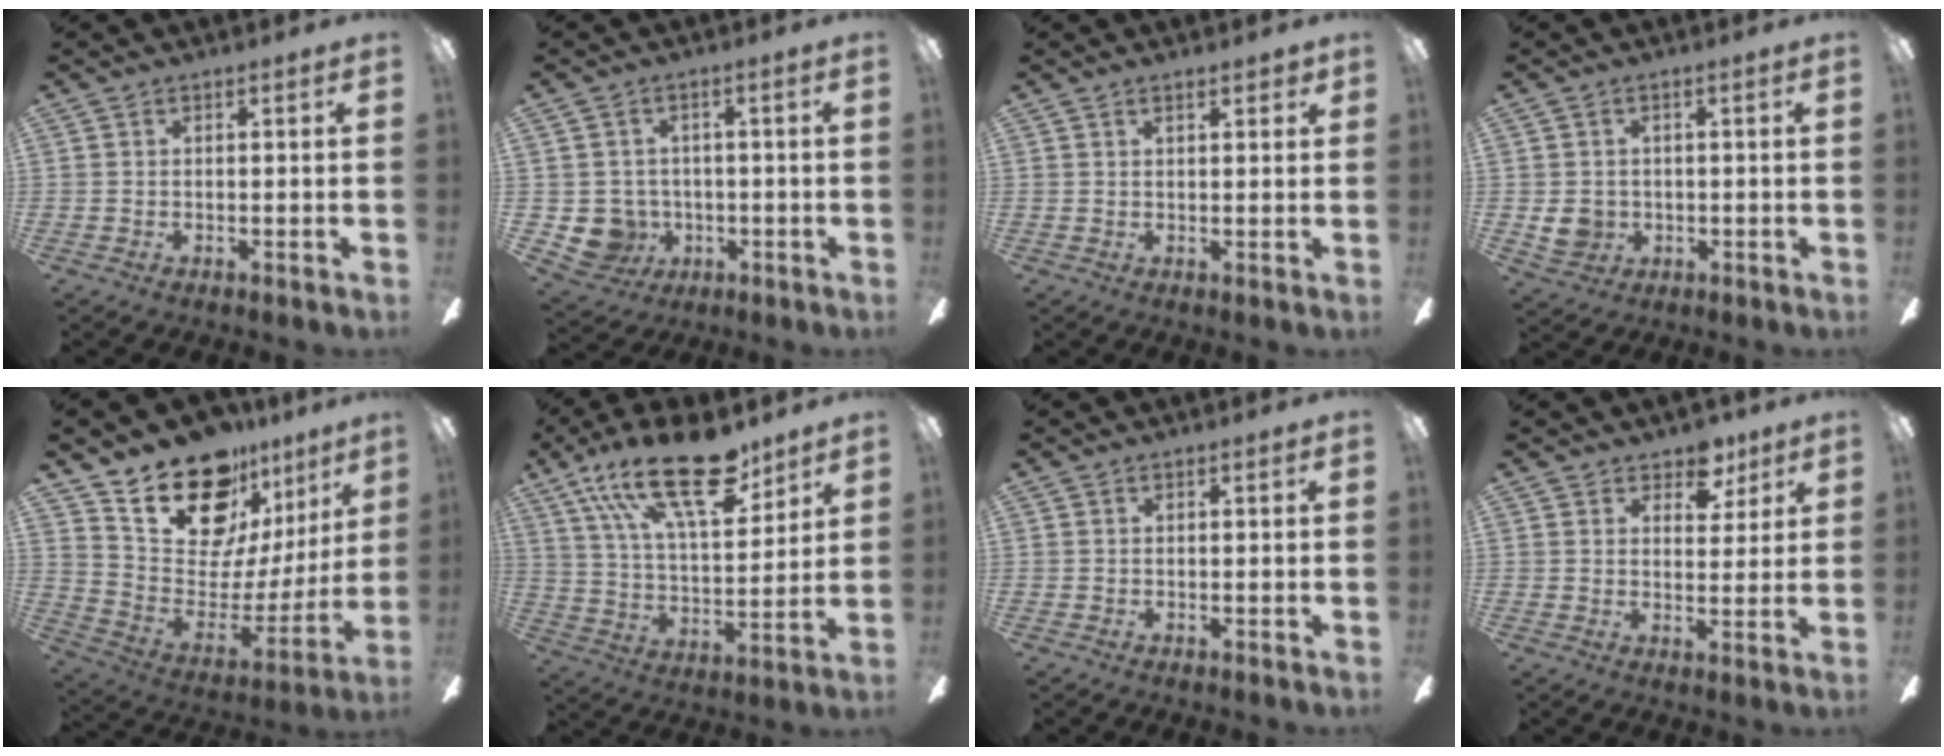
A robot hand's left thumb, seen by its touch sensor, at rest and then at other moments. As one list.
[{"total": 6.7, "force": [-1.0, 6.4, 1.8], "torque": [-0.063, 0.002, -0.014]}, {"total": 2.8, "force": [1.7, 0.7, 2.1], "torque": [-0.028, -0.005, 0.026]}, {"total": 4.8, "force": [-0.2, 4.3, 2.0], "torque": [-0.045, 0.003, -0.003]}, {"total": 21.4, "force": [16.2, 10.6, 9.1], "torque": [-0.152, -0.114, 0.295]}, {"total": 24.0, "force": [14.4, 10.2, 16.2], "torque": [-0.278, -0.073, 0.241]}, {"total": 0.0}, {"total": 6.7, "force": [4.9, 4.0, 2.3], "torque": [-0.012, -0.023, 0.084]}]